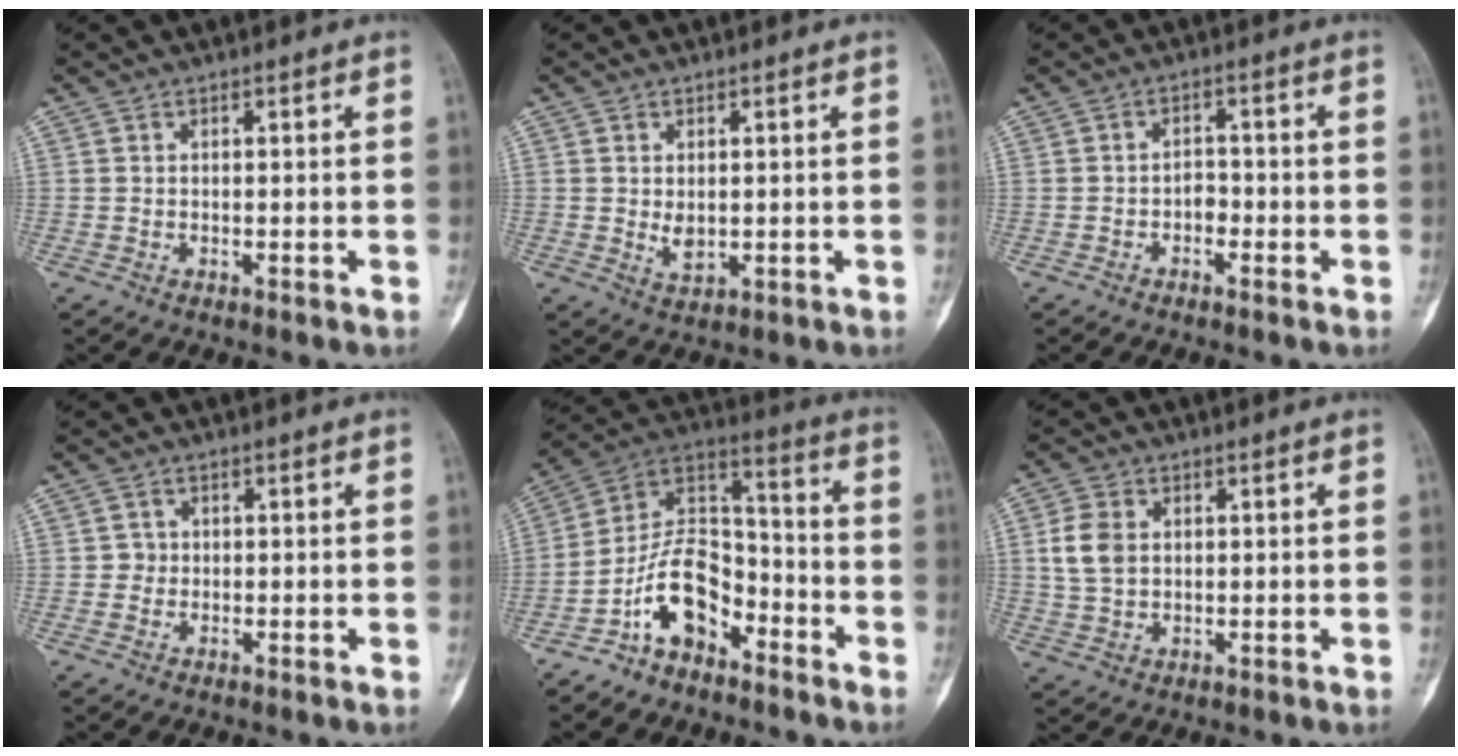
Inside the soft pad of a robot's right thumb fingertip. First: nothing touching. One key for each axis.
{"total": 3.1, "fx": 0.1, "fy": 2.0, "fz": 2.3, "tx": -0.028, "ty": -0.007, "tz": 0.009}
{"total": 2.4, "fx": -1.1, "fy": 1.6, "fz": 1.3, "tx": -0.006, "ty": 0.013, "tz": -0.024}
{"total": 1.5, "fx": -0.1, "fy": 1.4, "fz": 0.2, "tx": 0.007, "ty": 0.006, "tz": -0.005}
{"total": 13.0, "fx": -7.3, "fy": 7.7, "fz": 7.5, "tx": -0.118, "ty": 0.086, "tz": -0.145}
{"total": 6.4, "fx": 1.1, "fy": 4.7, "fz": 4.2, "tx": -0.079, "ty": 0.002, "tz": 0.021}